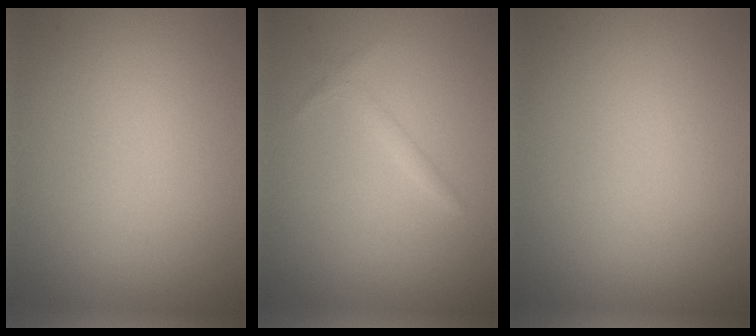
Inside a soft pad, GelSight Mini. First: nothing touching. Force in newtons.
{"total": 0.9, "press": 0.9, "slide": 0.1}
{"total": 0.0}